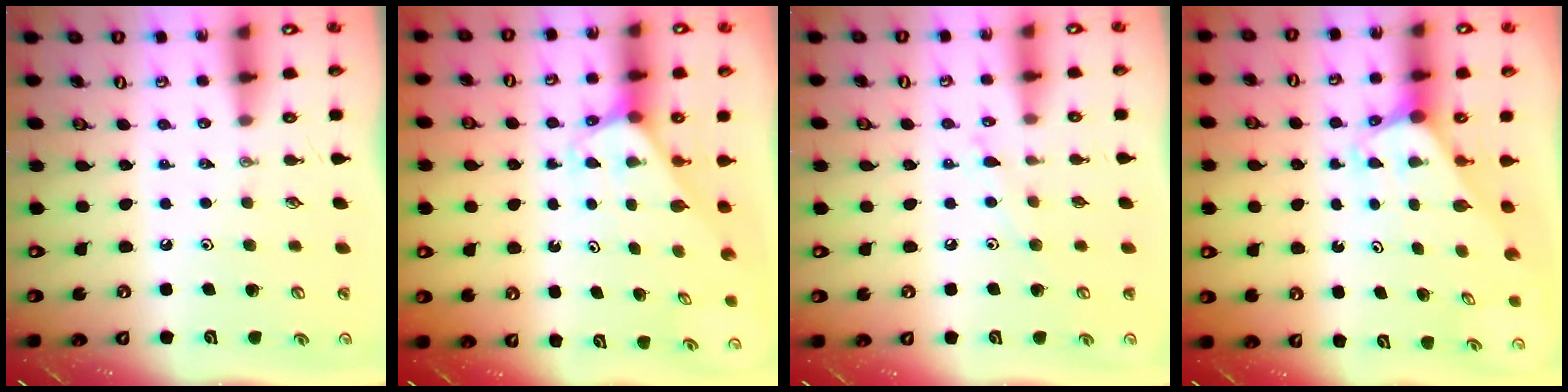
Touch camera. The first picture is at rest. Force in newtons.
{"total": 2.4, "press": 2.4, "slide": 0.2}
{"total": 6.5, "press": 6.5, "slide": 0.4}
{"total": 2.0, "press": 2.0, "slide": 0.1}